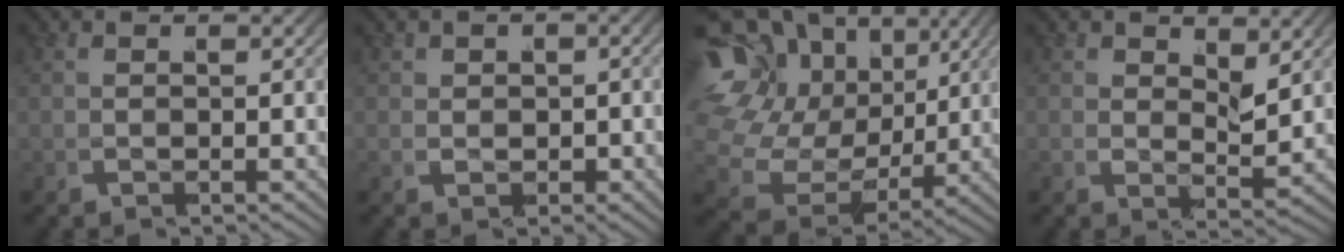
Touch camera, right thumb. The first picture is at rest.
{"total": 0.8, "force": [0.0, 0.2, -0.8], "torque": [0.016, 0.004, 0.005]}
{"total": 11.6, "force": [0.6, 9.4, 6.8], "torque": [-0.174, -0.011, 0.002]}
{"total": 1.3, "force": [1.2, -0.1, 0.5], "torque": [-0.012, -0.005, 0.021]}